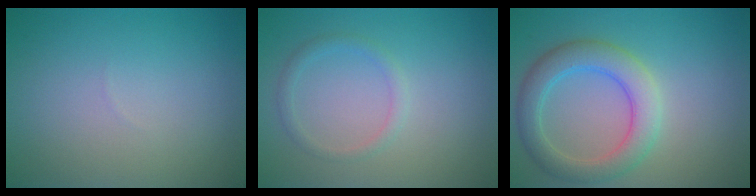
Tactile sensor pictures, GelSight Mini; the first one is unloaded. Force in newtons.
{"total": 1.3, "press": 1.3, "slide": 0.1}
{"total": 4.7, "press": 4.7, "slide": 0.2}